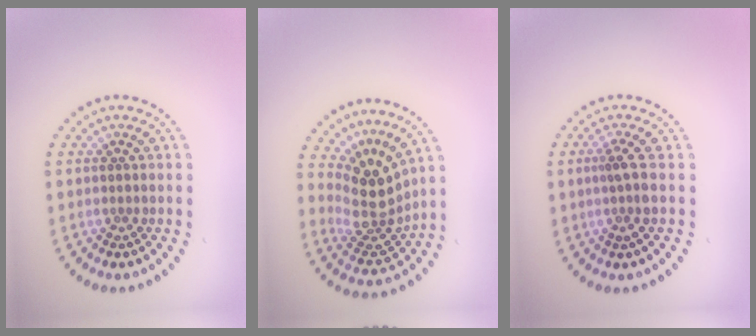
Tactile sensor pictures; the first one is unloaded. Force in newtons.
{"total": 4.3, "press": 3.1, "slide": 3.0}
{"total": 1.9, "press": 1.4, "slide": 1.3}